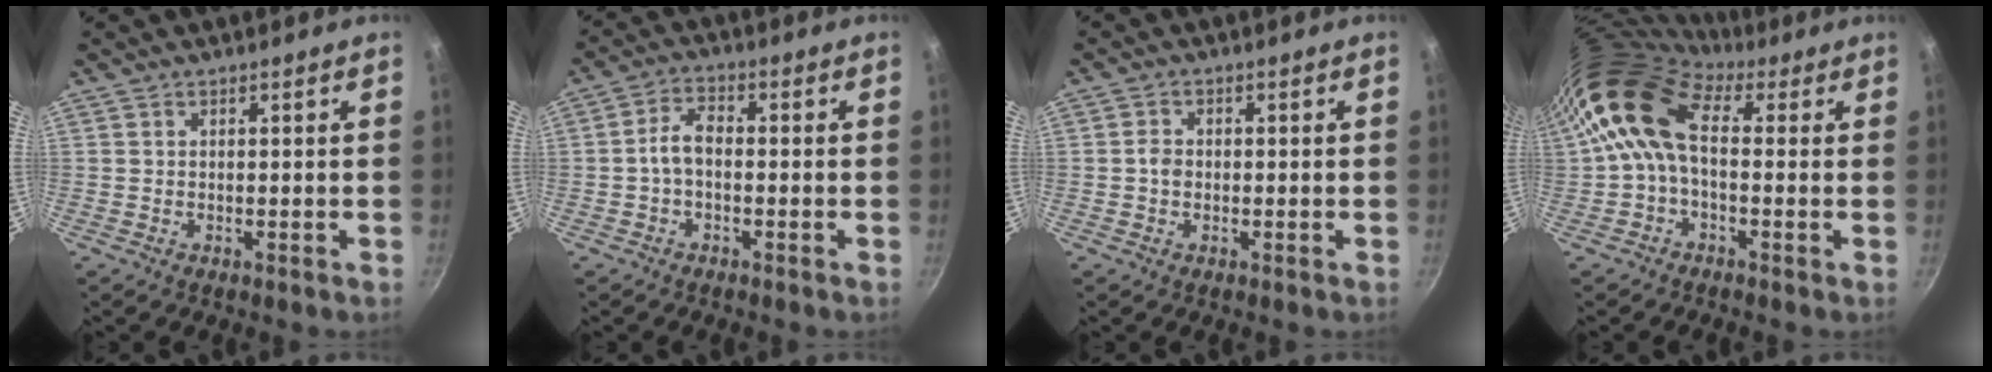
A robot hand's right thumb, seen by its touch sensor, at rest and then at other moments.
{"total": 4.6, "force": [-0.9, 2.7, 3.6], "torque": [-0.067, 0.026, -0.024]}
{"total": 2.2, "force": [-0.2, 1.8, 1.3], "torque": [-0.017, 0.007, -0.006]}
{"total": 11.7, "force": [1.8, 7.2, 9.0], "torque": [-0.164, 0.022, 0.012]}